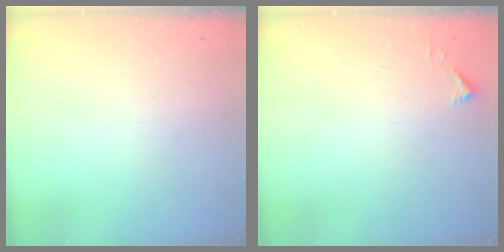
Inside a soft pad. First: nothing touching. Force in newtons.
{"total": 2.3, "press": 2.3, "slide": 0.2}